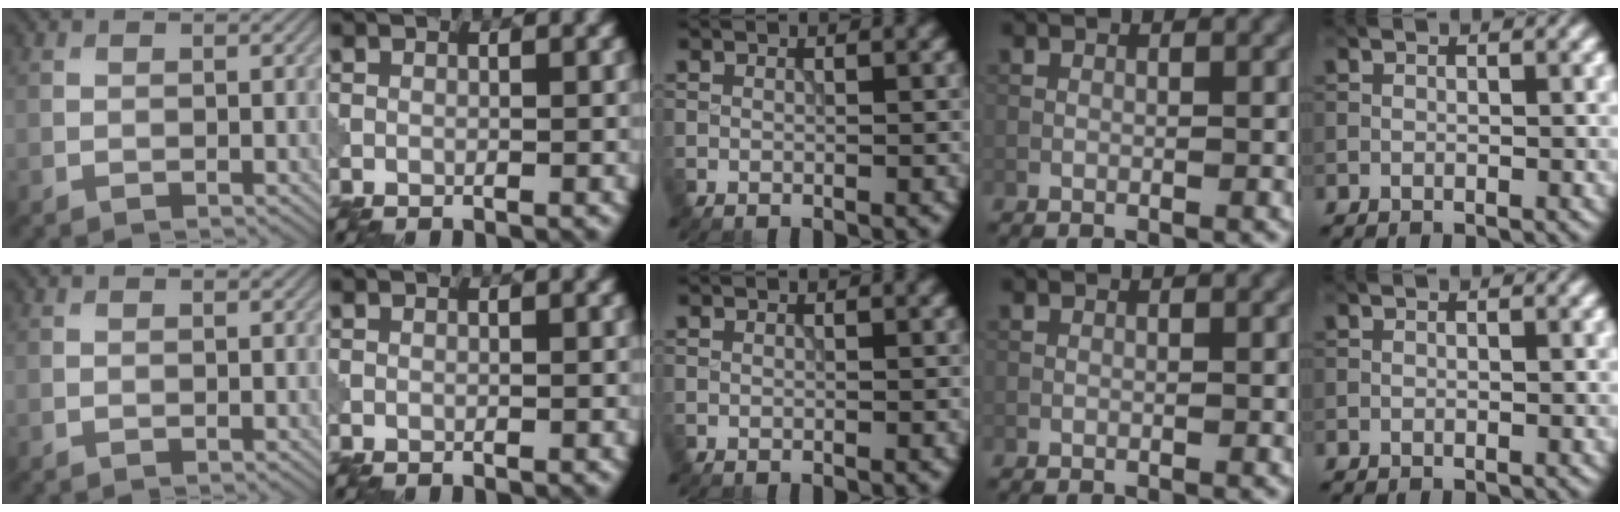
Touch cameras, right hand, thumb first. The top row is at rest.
{}